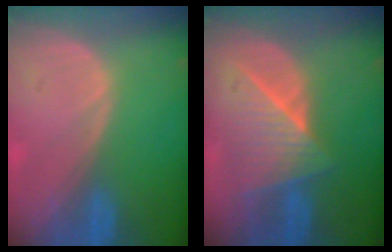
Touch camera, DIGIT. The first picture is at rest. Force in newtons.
{"total": 7.4, "press": 7.4, "slide": 0.5}